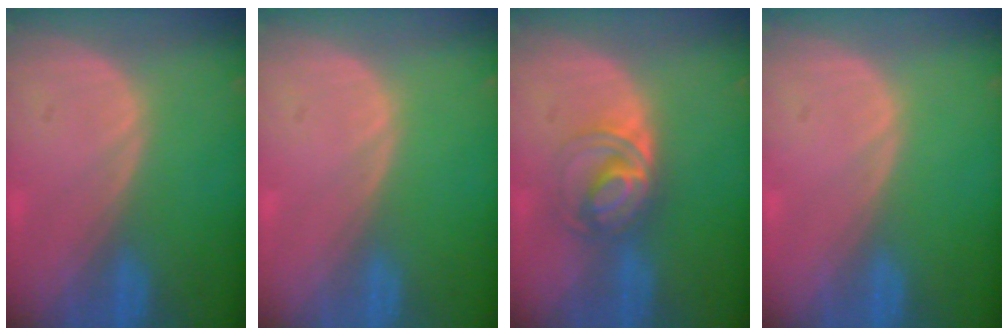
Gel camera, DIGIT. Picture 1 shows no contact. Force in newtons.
{"total": 0.0}
{"total": 5.8, "press": 5.4, "slide": 2.1}
{"total": 0.0}